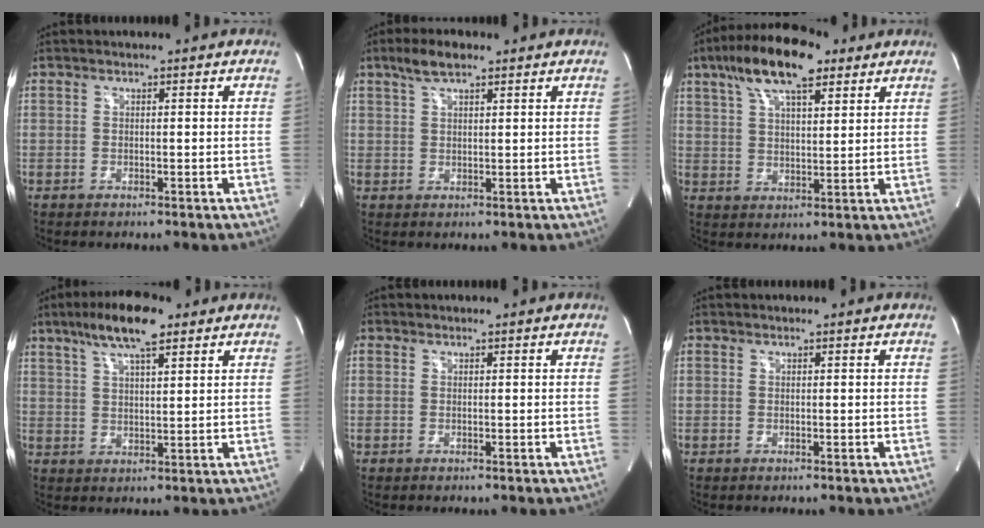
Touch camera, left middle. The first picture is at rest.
{"total": 4.4, "force": [3.0, 1.4, 2.8], "torque": [-0.063, 0.012, 0.059]}
{"total": 13.5, "force": [8.3, 4.1, 9.9], "torque": [-0.186, 0.029, 0.147]}
{"total": 9.6, "force": [6.2, 1.9, 7.0], "torque": [-0.133, 0.015, 0.108]}
{"total": 0.0}
{"total": 0.0}